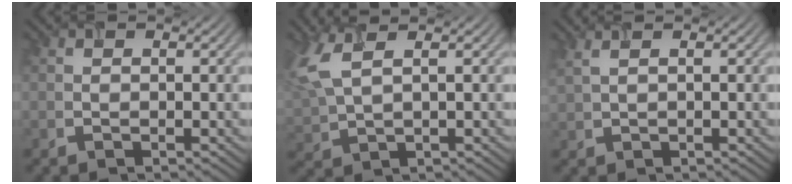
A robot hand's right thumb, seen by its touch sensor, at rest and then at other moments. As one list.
[{"total": 6.6, "force": [2.9, 2.4, 5.4], "torque": [-0.160, 0.010, 0.056]}, {"total": 2.1, "force": [1.5, 0.3, 1.5], "torque": [-0.034, 0.012, 0.018]}]